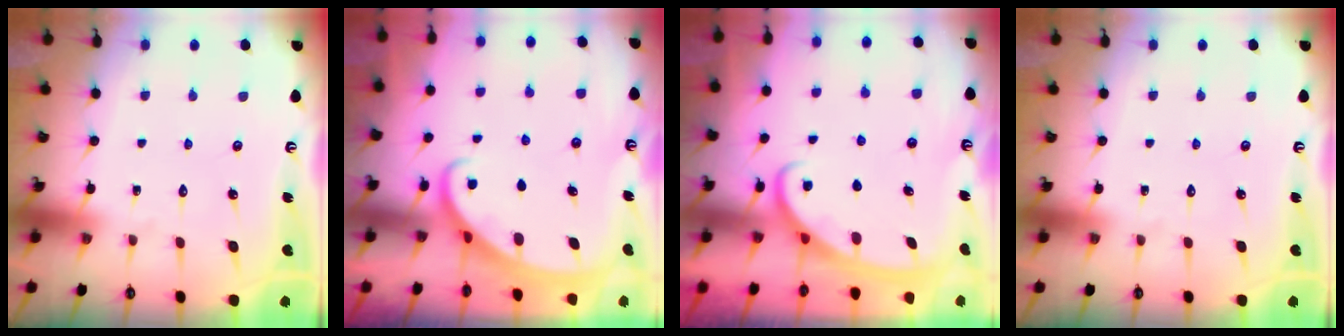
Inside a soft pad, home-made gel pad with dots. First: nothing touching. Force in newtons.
{"total": 2.2, "press": 2.2, "slide": 0.2}
{"total": 2.9, "press": 2.9, "slide": 0.3}
{"total": 0.0}